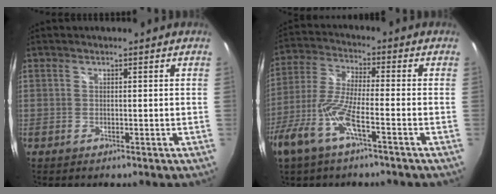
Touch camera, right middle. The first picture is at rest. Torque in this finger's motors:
{"motor_torque": [1.45, -0.69, 0.55, 0.21]}